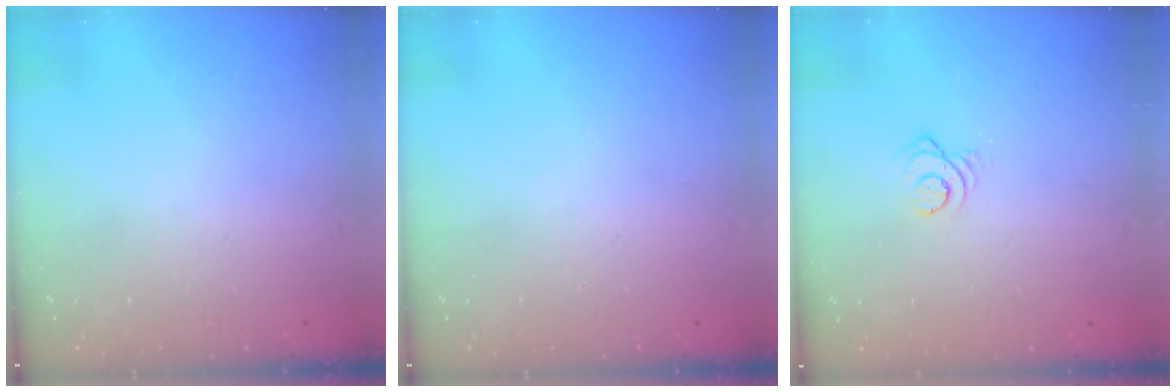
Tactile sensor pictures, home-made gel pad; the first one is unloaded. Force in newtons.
{"total": 0.0}
{"total": 3.0, "press": 3.0, "slide": 0.3}